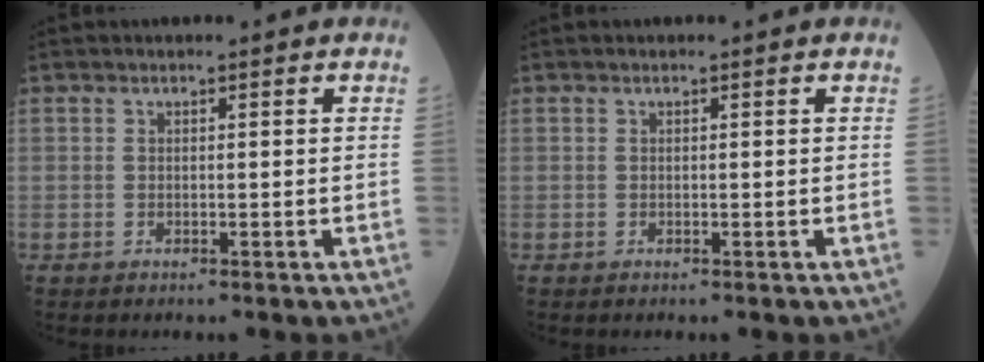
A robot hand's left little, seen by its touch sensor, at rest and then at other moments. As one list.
[{"total": 0.0}]